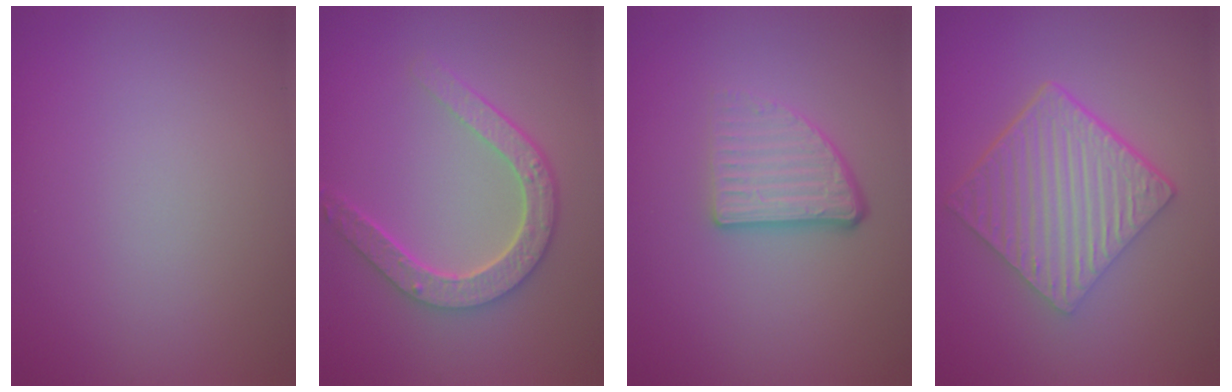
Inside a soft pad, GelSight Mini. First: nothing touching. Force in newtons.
{"total": 4.5, "press": 3.5, "slide": 2.7}
{"total": 3.8, "press": 2.4, "slide": 3.0}
{"total": 6.9, "press": 4.6, "slide": 5.1}